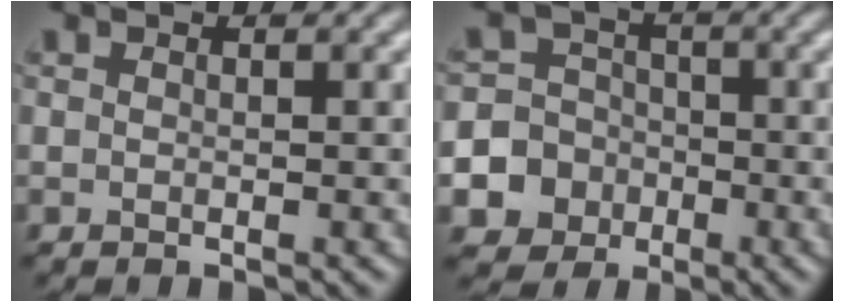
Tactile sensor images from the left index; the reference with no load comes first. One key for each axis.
{"total": 10.4, "fx": -4.8, "fy": 9.2, "fz": 1.1, "tx": -0.044, "ty": -0.031, "tz": -0.094}